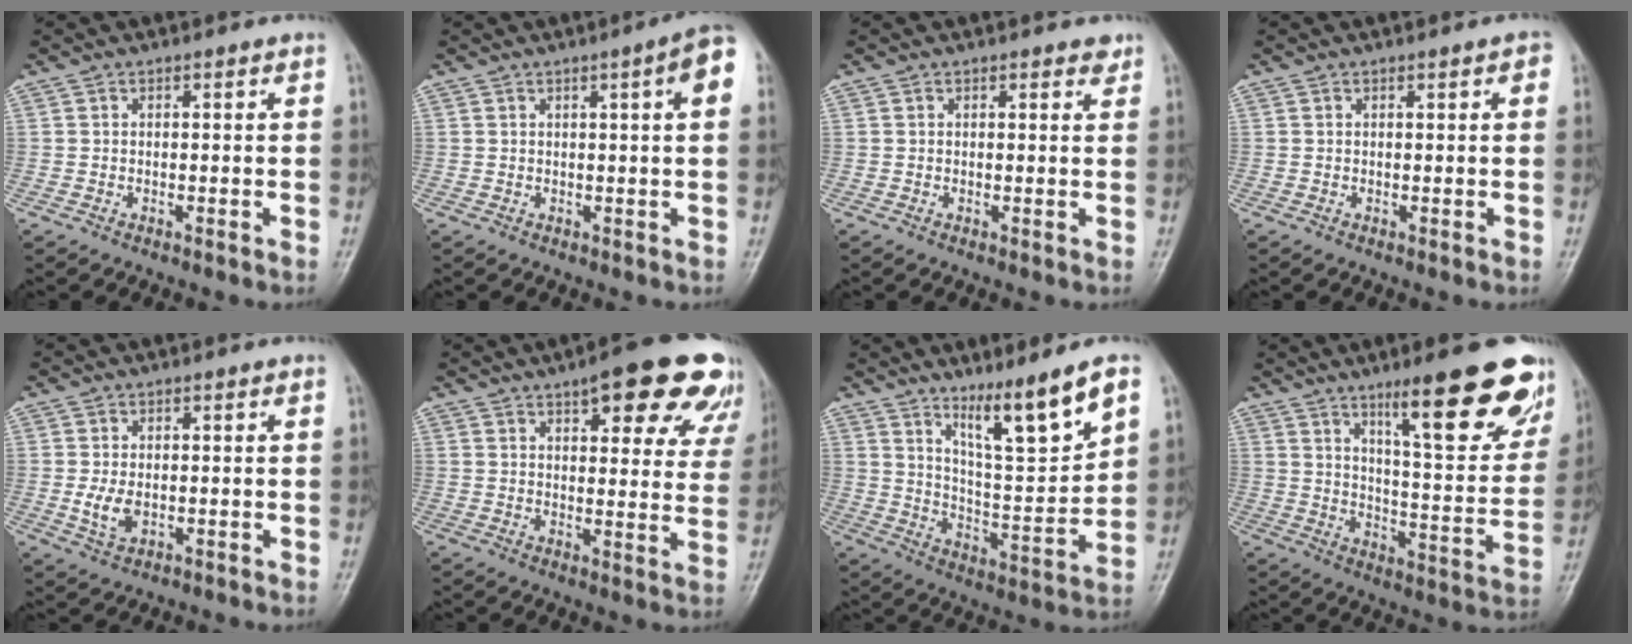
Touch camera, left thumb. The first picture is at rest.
{"total": 5.9, "force": [1.9, 0.6, 5.5], "torque": [-0.069, 0.006, 0.019]}
{"total": 1.8, "force": [1.4, 0.9, 0.9], "torque": [0.000, -0.006, 0.013]}
{"total": 1.6, "force": [0.7, 0.5, 1.3], "torque": [-0.013, 0.002, 0.006]}
{"total": 3.8, "force": [-0.4, 2.5, 2.8], "torque": [-0.055, -0.008, -0.003]}
{"total": 18.6, "force": [11.4, 6.5, 13.2], "torque": [-0.125, -0.030, 0.133]}
{"total": 13.5, "force": [8.5, 1.7, 10.4], "torque": [-0.159, -0.064, 0.155]}
{"total": 21.9, "force": [13.3, 5.1, 16.6], "torque": [-0.188, -0.063, 0.196]}